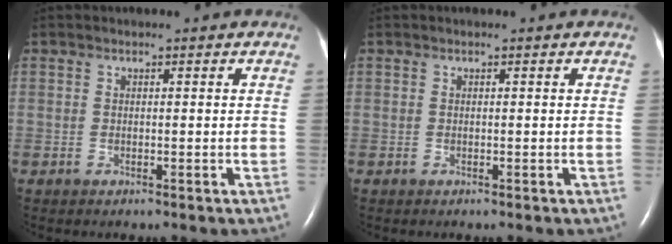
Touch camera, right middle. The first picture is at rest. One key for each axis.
{"total": 0.0}